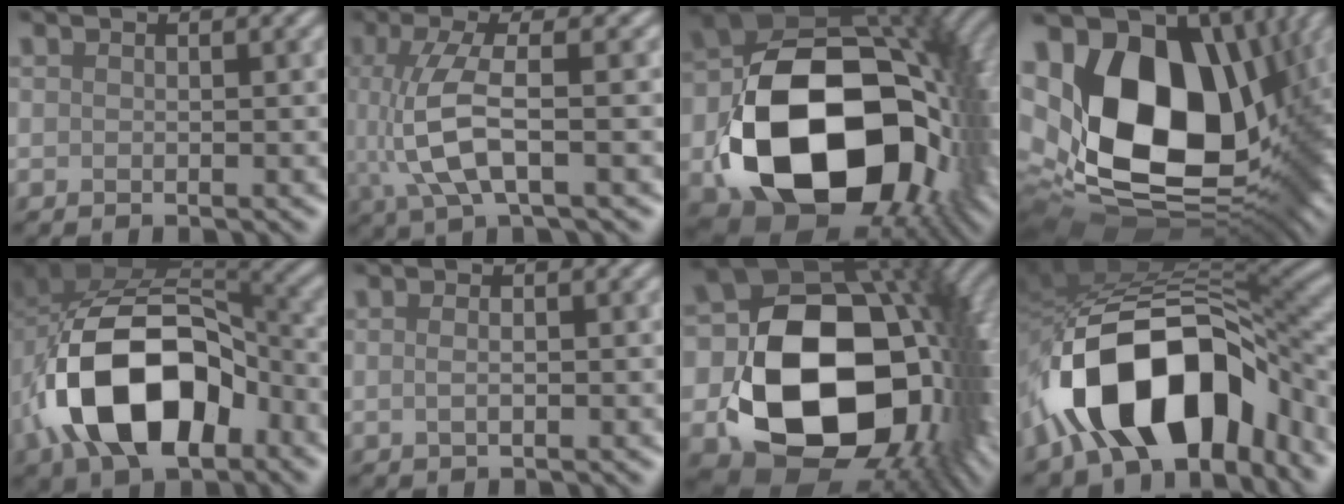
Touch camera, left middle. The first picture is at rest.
{"total": 5.4, "force": [-0.2, 1.5, 5.2], "torque": [-0.125, 0.001, -0.001]}
{"total": 19.1, "force": [-4.3, 12.8, 13.6], "torque": [-0.254, -0.047, -0.056]}
{"total": 19.6, "force": [2.9, 12.9, 14.4], "torque": [-0.298, -0.038, 0.094]}
{"total": 13.4, "force": [-4.3, 8.1, 9.7], "torque": [-0.174, 0.000, -0.077]}
{"total": 0.8, "force": [0.0, 0.1, 0.8], "torque": [-0.022, 0.000, 0.001]}
{"total": 19.3, "force": [-1.7, 13.7, 13.5], "torque": [-0.240, -0.054, 0.017]}
{"total": 14.4, "force": [-6.6, 8.1, 10.0], "torque": [-0.150, 0.002, -0.110]}